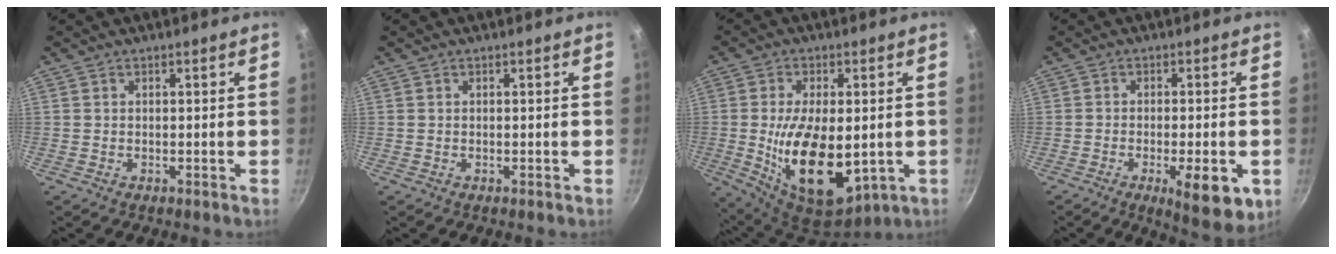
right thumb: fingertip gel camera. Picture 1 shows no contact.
{"total": 0.0}
{"total": 18.5, "force": [-2.1, 9.3, 15.9], "torque": [-0.264, -0.022, -0.008]}
{"total": 10.2, "force": [-3.6, 3.1, 9.0], "torque": [-0.119, -0.008, -0.047]}